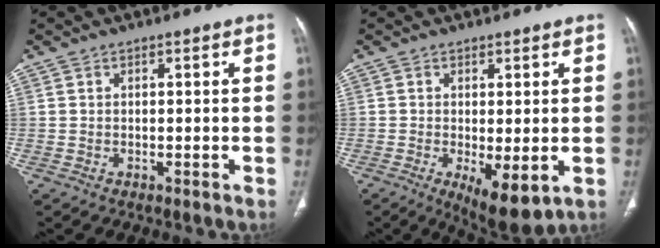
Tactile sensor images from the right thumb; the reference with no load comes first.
{"total": 8.2, "force": [-2.1, 3.1, 7.4], "torque": [-0.115, -0.022, -0.023]}